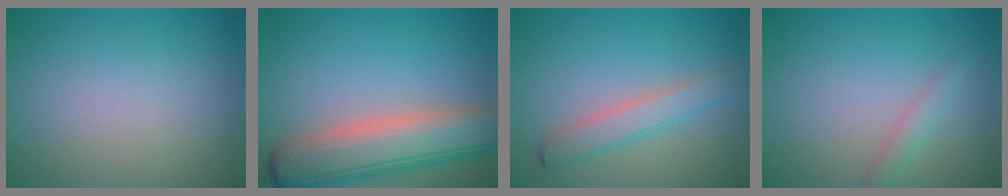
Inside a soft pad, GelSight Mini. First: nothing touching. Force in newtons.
{"total": 8.4, "press": 8.4, "slide": 0.8}
{"total": 2.9, "press": 2.9, "slide": 0.1}
{"total": 1.5, "press": 1.5, "slide": 0.0}